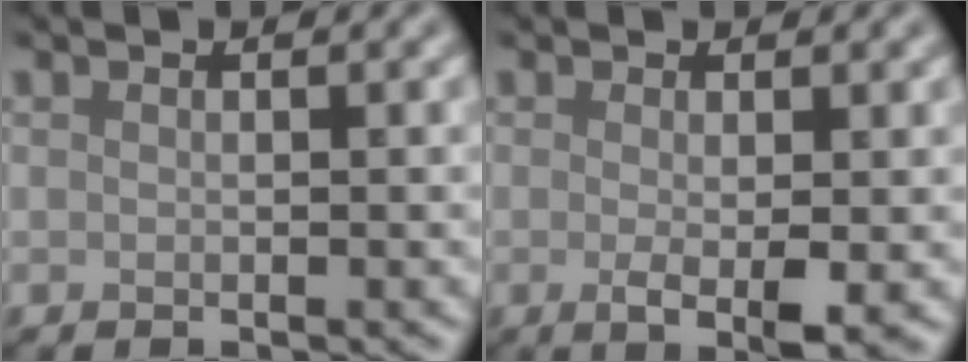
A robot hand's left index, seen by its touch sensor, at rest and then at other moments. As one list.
[{"total": 2.7, "force": [-0.3, 0.5, 2.7], "torque": [-0.048, -0.011, -0.003]}]